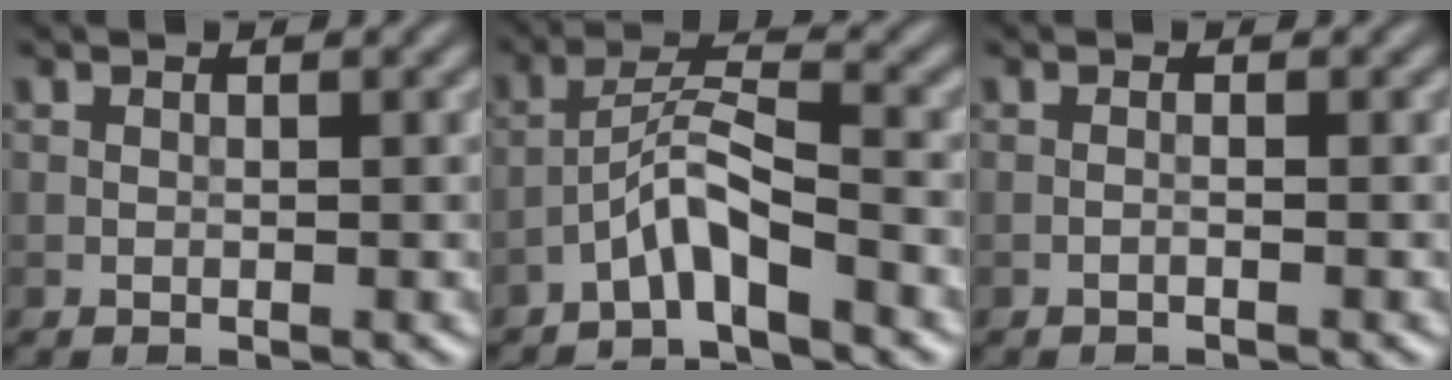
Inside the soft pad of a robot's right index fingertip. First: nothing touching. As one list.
[{"total": 3.9, "force": [-2.7, 0.5, 2.8], "torque": [-0.059, 0.017, -0.056]}, {"total": 0.6, "force": [-0.3, 0.1, 0.4], "torque": [-0.008, -0.001, -0.011]}]